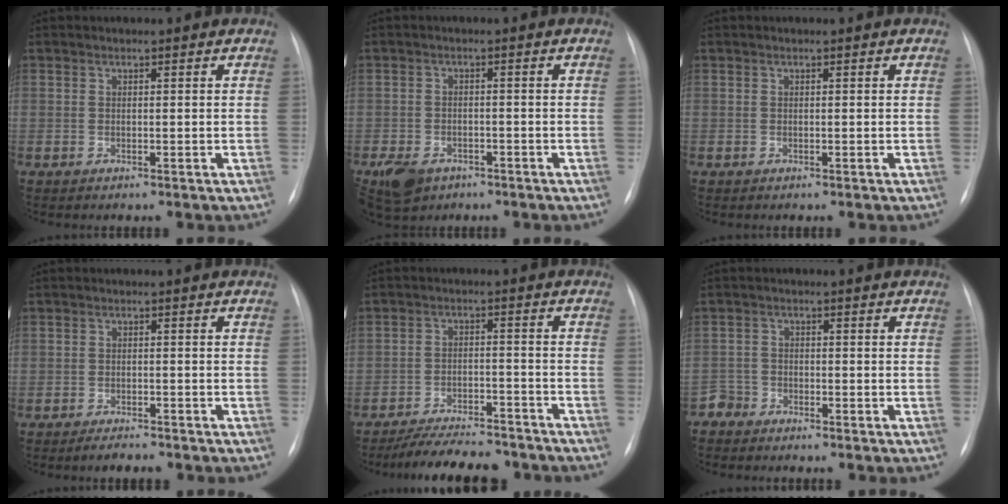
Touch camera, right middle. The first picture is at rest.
{"total": 6.9, "force": [-4.3, 4.6, 2.7], "torque": [-0.055, -0.004, -0.065]}
{"total": 0.0}
{"total": 2.3, "force": [-2.0, 0.7, 0.9], "torque": [-0.020, -0.003, -0.029]}
{"total": 11.6, "force": [-10.5, 2.9, 4.2], "torque": [-0.060, 0.006, -0.154]}
{"total": 2.1, "force": [-1.8, 0.7, -0.8], "torque": [0.022, 0.000, -0.036]}